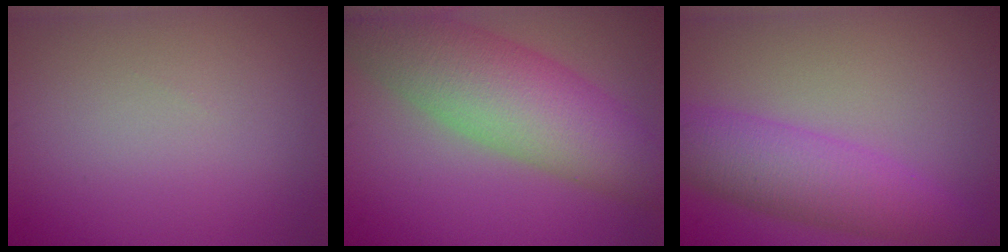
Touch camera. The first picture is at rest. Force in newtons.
{"total": 9.2, "press": 9.2, "slide": 0.3}
{"total": 6.5, "press": 6.5, "slide": 0.1}